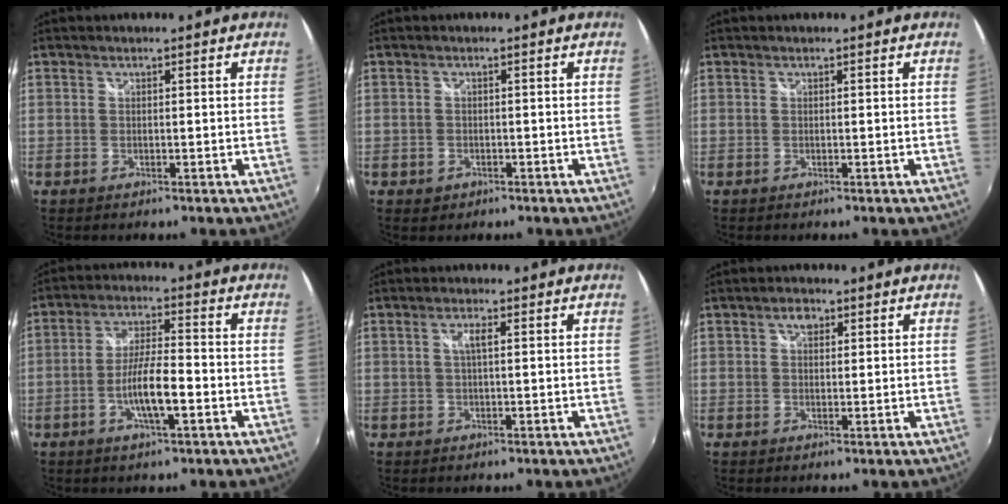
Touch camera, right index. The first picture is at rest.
{"total": 1.8, "force": [-0.8, 1.5, 0.7], "torque": [-0.015, 0.000, -0.009]}
{"total": 0.0}
{"total": 8.3, "force": [-3.1, 1.4, 7.5], "torque": [-0.146, 0.000, -0.054]}
{"total": 2.0, "force": [0.3, 0.2, 1.9], "torque": [-0.035, 0.003, 0.003]}
{"total": 2.2, "force": [1.0, 1.4, 1.3], "torque": [-0.018, 0.008, 0.015]}